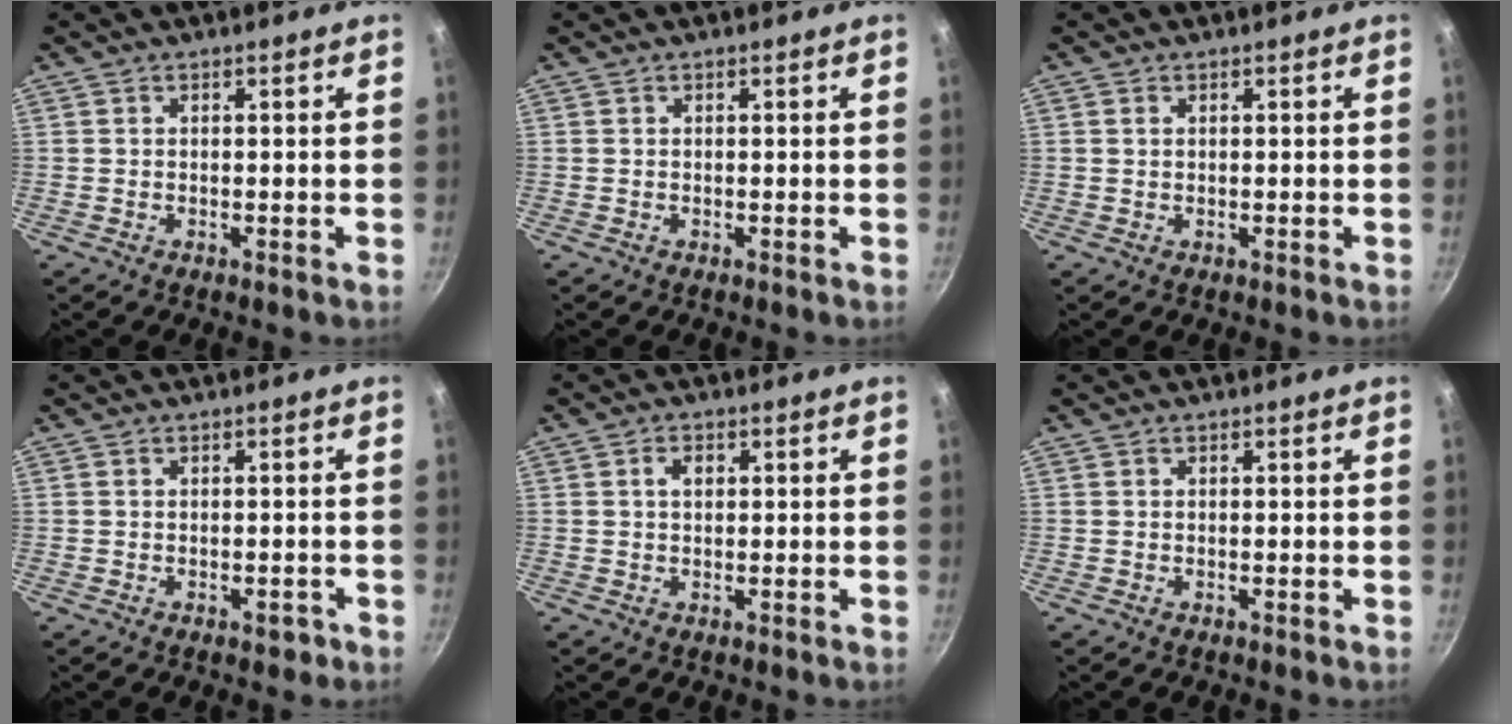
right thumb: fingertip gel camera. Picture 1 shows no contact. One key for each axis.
{"total": 0.0}
{"total": 0.7, "fx": 0.3, "fy": 0.5, "fz": 0.4, "tx": -0.006, "ty": 0.002, "tz": 0.005}
{"total": 1.9, "fx": -0.9, "fy": 1.1, "fz": 1.2, "tx": -0.003, "ty": 0.016, "tz": -0.005}
{"total": 2.4, "fx": 0.6, "fy": 1.7, "fz": 1.6, "tx": -0.016, "ty": 0.004, "tz": 0.009}
{"total": 0.0}